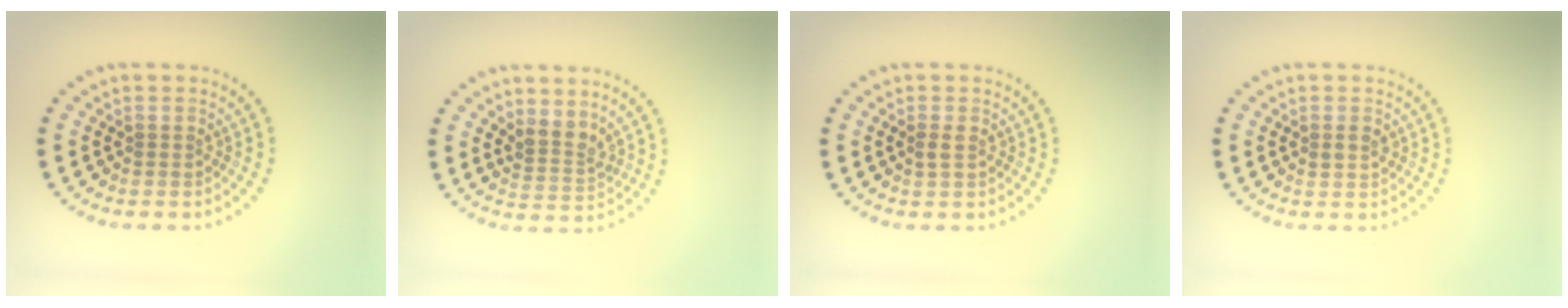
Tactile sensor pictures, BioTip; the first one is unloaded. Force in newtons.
{"total": 2.3, "press": 1.8, "slide": 1.5}
{"total": 1.0, "press": 1.0, "slide": 0.2}
{"total": 1.1, "press": 1.1, "slide": 0.1}